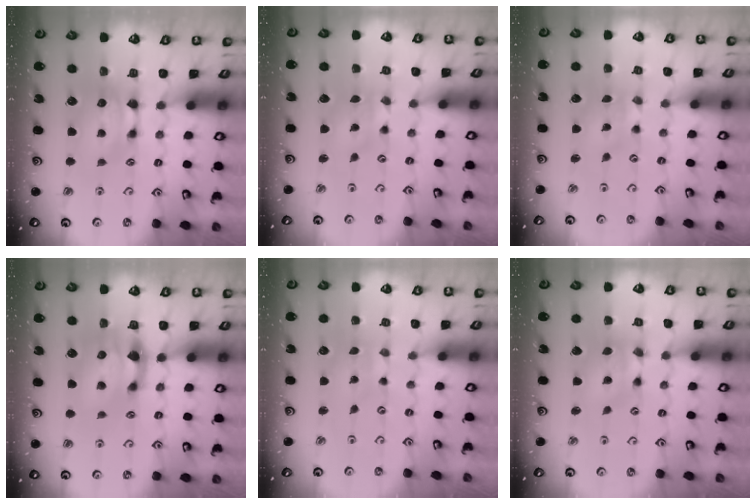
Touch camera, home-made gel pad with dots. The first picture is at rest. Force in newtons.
{"total": 3.4, "press": 3.2, "slide": 0.8}
{"total": 4.6, "press": 4.6, "slide": 0.8}
{"total": 3.2, "press": 2.5, "slide": 2.0}
{"total": 5.7, "press": 5.6, "slide": 0.5}
{"total": 3.5, "press": 3.1, "slide": 1.6}